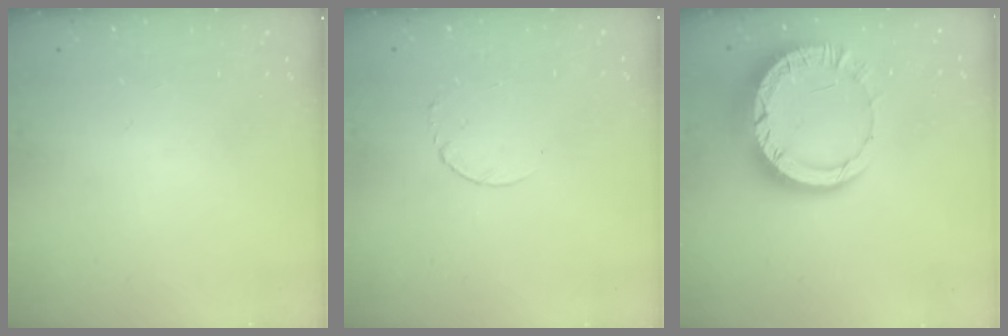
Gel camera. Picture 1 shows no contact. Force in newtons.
{"total": 2.5, "press": 2.5, "slide": 0.3}
{"total": 12.4, "press": 12.3, "slide": 1.2}